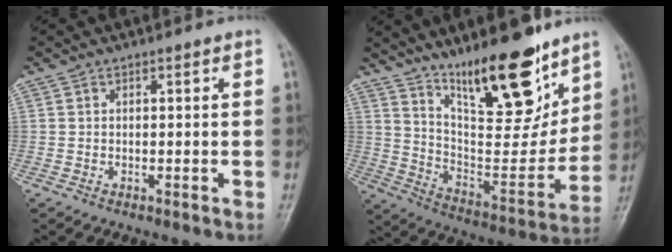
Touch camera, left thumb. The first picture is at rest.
{"total": 20.7, "force": [14.1, 6.3, 13.9], "torque": [-0.173, -0.090, 0.242]}